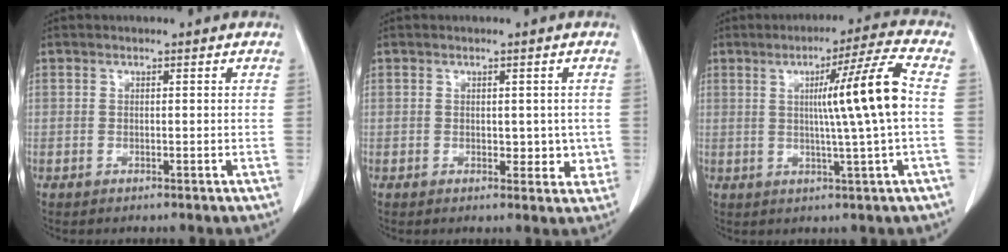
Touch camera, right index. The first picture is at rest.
{"total": 3.5, "force": [0.1, 2.3, 2.6], "torque": [-0.015, 0.000, 0.005]}
{"total": 10.6, "force": [1.1, -2.1, 10.4], "torque": [-0.156, 0.000, 0.019]}